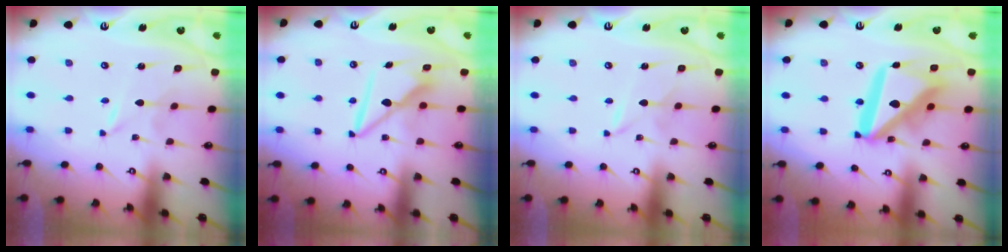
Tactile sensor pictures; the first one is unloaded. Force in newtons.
{"total": 8.0, "press": 8.0, "slide": 0.8}
{"total": 2.5, "press": 2.4, "slide": 0.4}
{"total": 21.2, "press": 21.0, "slide": 2.5}